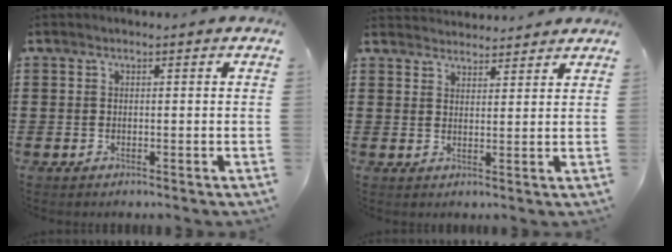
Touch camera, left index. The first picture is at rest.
{"total": 2.8, "force": [2.8, 0.4, -0.4], "torque": [-0.001, -0.007, 0.054]}